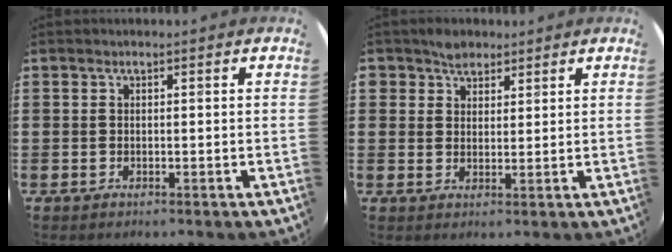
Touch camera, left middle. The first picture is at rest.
{"total": 2.9, "force": [2.4, 1.7, 0.1], "torque": [0.000, 0.002, 0.046]}